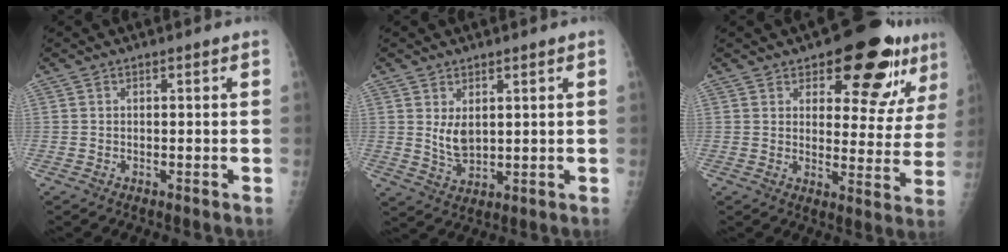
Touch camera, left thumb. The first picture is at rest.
{"total": 4.7, "force": [1.6, 2.8, 3.5], "torque": [-0.054, -0.020, 0.039]}
{"total": 16.4, "force": [10.1, 7.2, 10.8], "torque": [-0.085, -0.054, 0.134]}